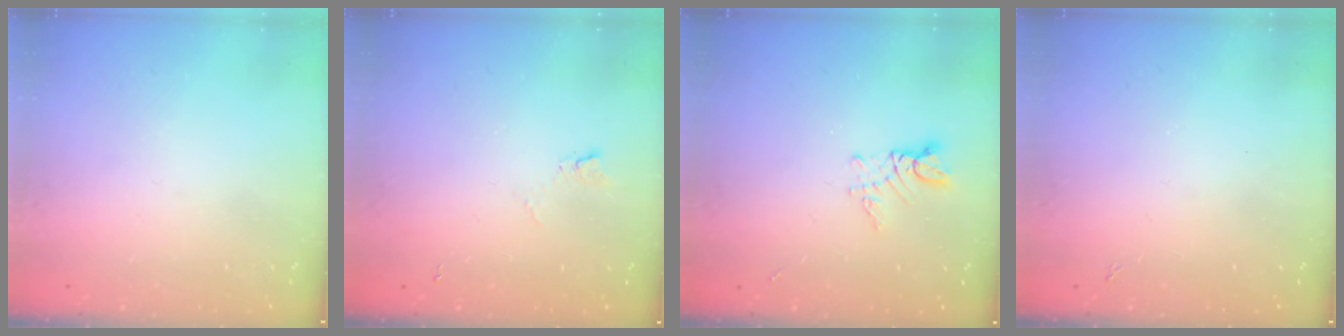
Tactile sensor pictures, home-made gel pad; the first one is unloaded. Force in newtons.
{"total": 4.2, "press": 4.1, "slide": 0.7}
{"total": 3.5, "press": 3.5, "slide": 0.4}
{"total": 1.3, "press": 1.3, "slide": 0.3}